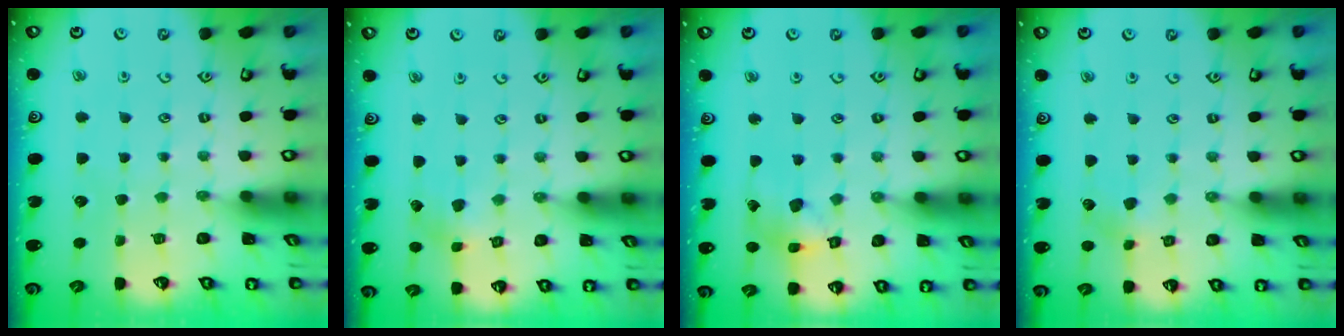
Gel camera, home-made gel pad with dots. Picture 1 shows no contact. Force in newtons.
{"total": 2.6, "press": 2.6, "slide": 0.2}
{"total": 10.5, "press": 10.4, "slide": 1.4}
{"total": 3.0, "press": 3.0, "slide": 0.3}